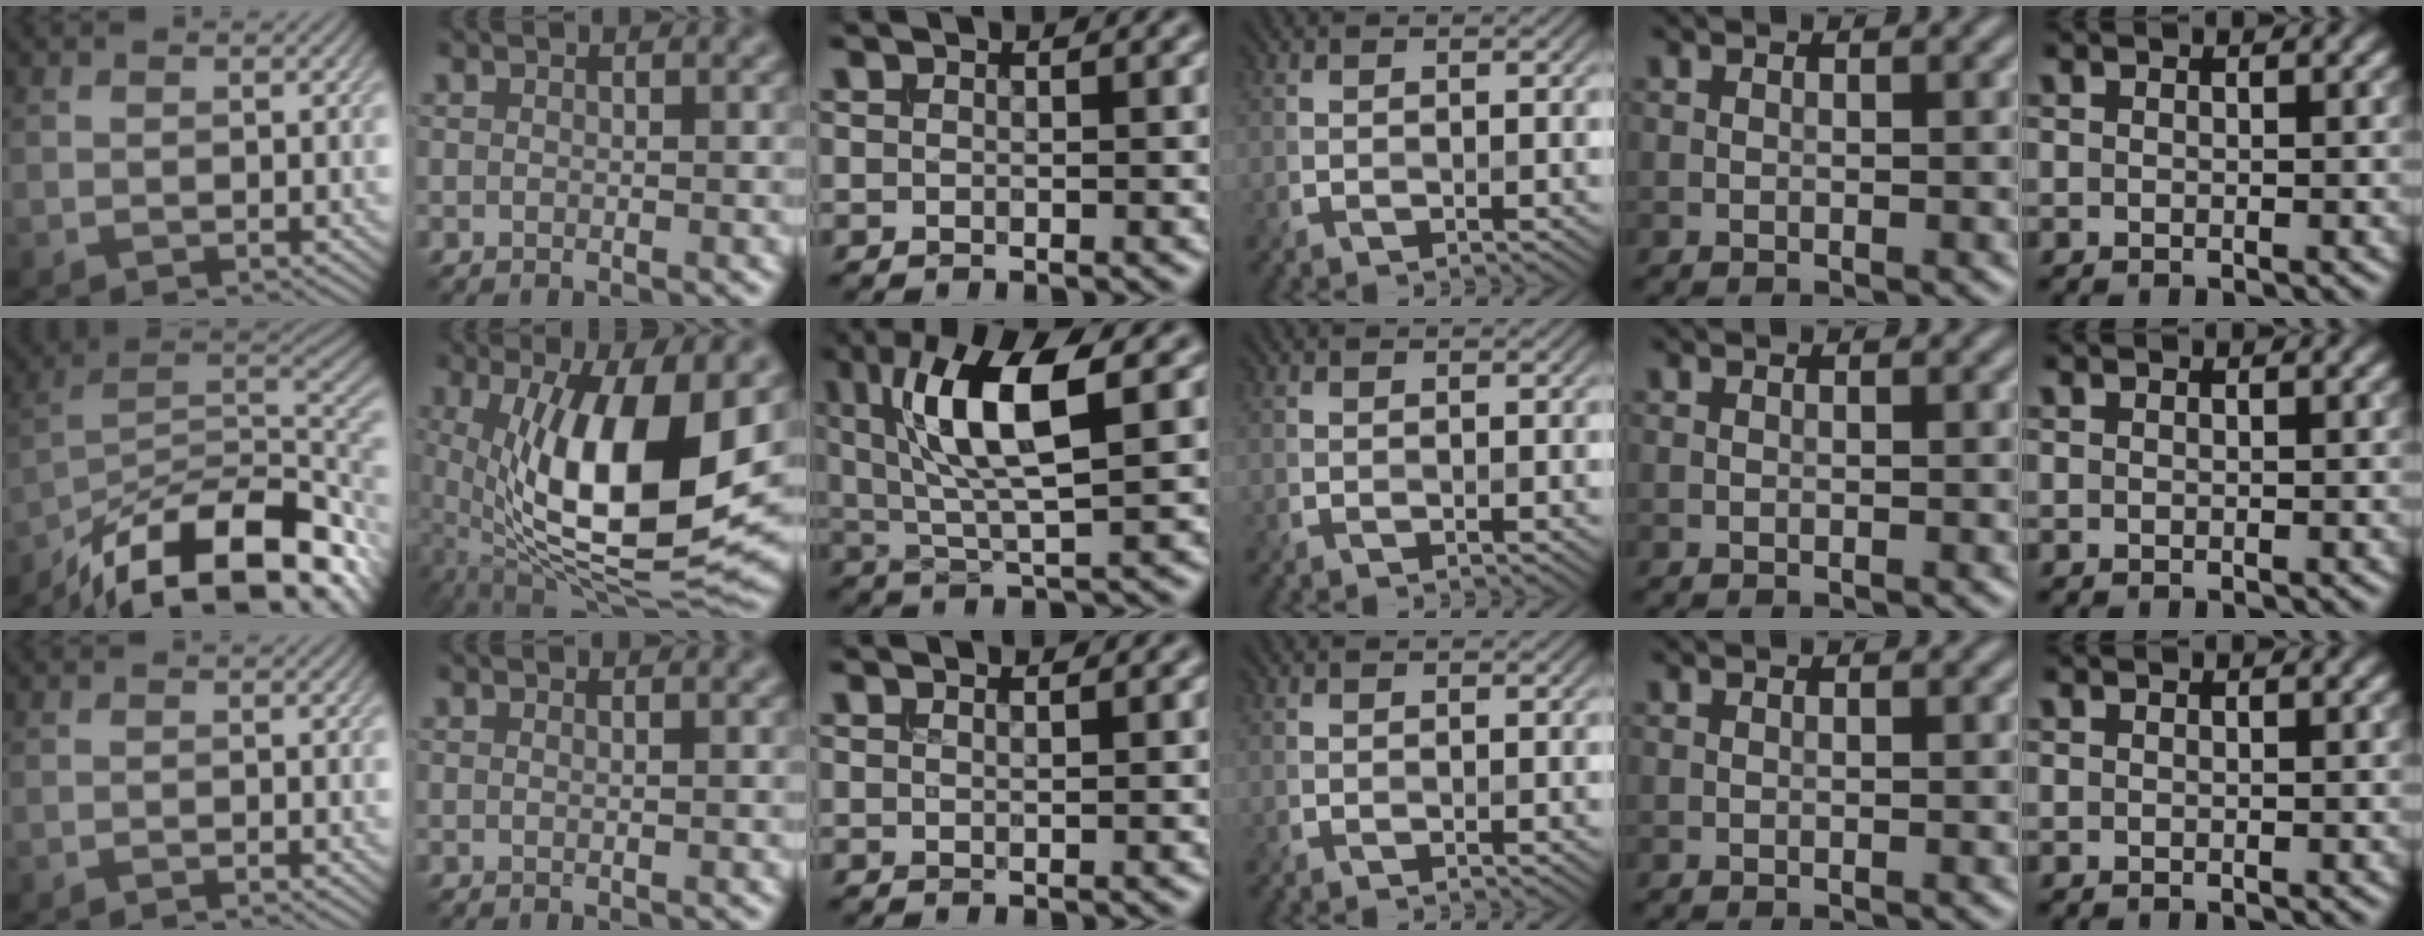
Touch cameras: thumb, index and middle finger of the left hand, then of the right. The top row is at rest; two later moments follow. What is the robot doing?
{"motion": "insert", "object": "bucket"}